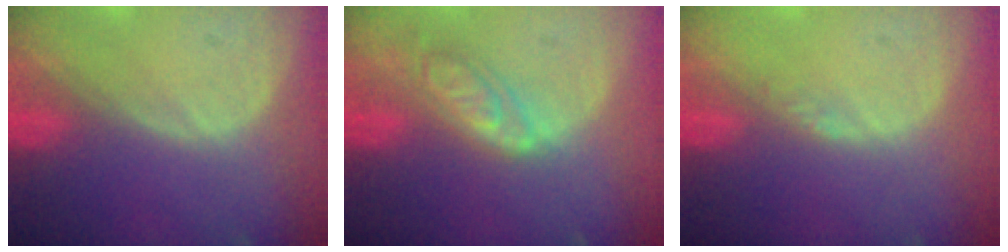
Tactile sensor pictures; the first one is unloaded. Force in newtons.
{"total": 6.3, "press": 5.5, "slide": 3.0}
{"total": 0.8, "press": 0.8, "slide": 0.1}